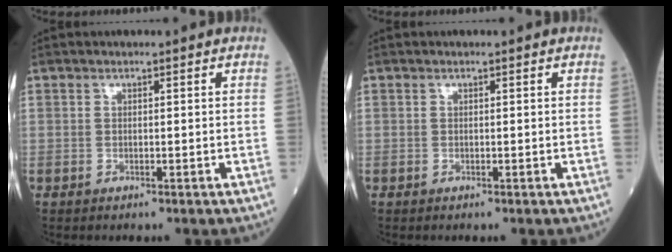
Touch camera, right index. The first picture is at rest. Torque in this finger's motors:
{"motor_torque": [0.02, 0.02, 0.00, -0.01]}